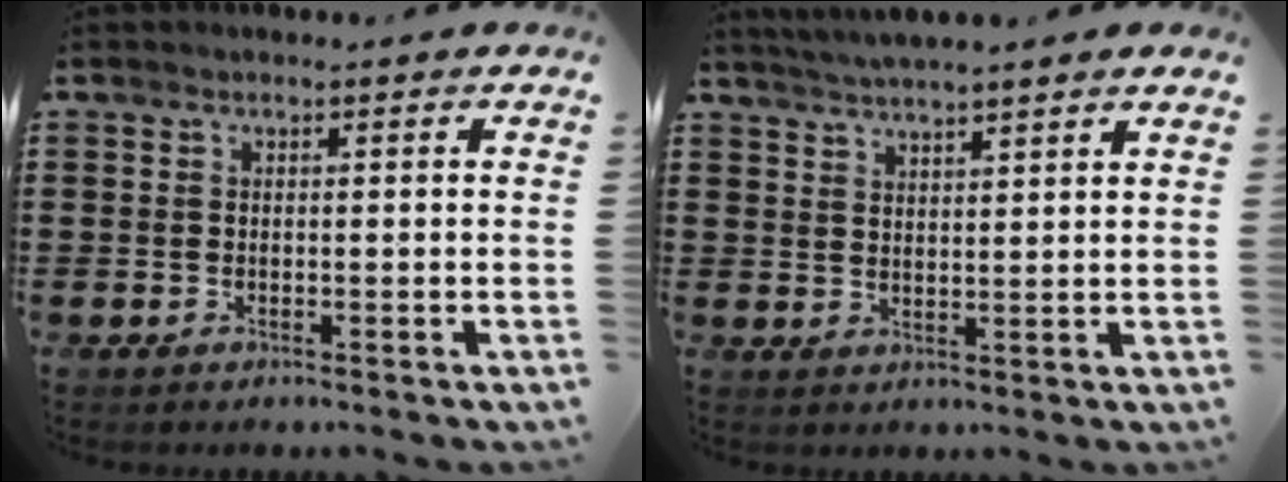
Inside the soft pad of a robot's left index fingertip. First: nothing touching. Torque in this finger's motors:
{"motor_torque": [2.14, 0.00, 0.03, -0.14]}